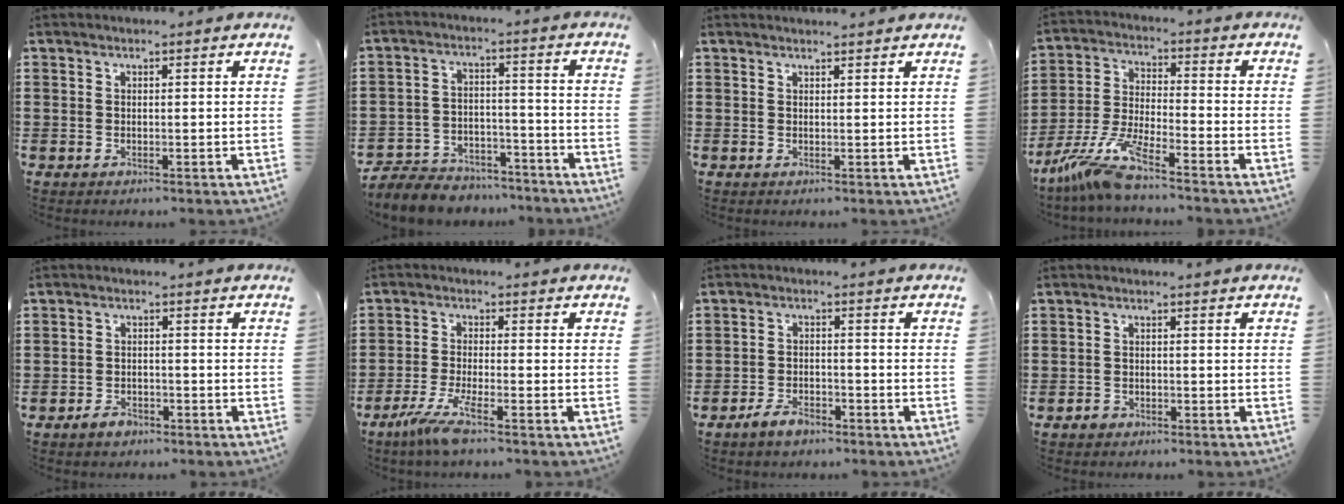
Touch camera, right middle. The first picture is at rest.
{"total": 6.0, "force": [-5.8, 1.6, 0.2], "torque": [-0.009, 0.015, -0.119]}
{"total": 1.0, "force": [1.0, -0.1, 0.2], "torque": [0.003, -0.005, 0.017]}
{"total": 8.2, "force": [-7.0, 0.0, 4.3], "torque": [-0.113, -0.017, -0.145]}
{"total": 2.2, "force": [-1.8, 1.1, 0.5], "torque": [-0.013, 0.002, -0.037]}
{"total": 5.2, "force": [-3.5, 0.0, 3.9], "torque": [-0.091, -0.018, -0.068]}
{"total": 3.2, "force": [-2.6, 1.3, 1.4], "torque": [-0.031, 0.005, -0.053]}
{"total": 1.5, "force": [-1.1, 0.8, 0.4], "torque": [-0.011, 0.001, -0.024]}